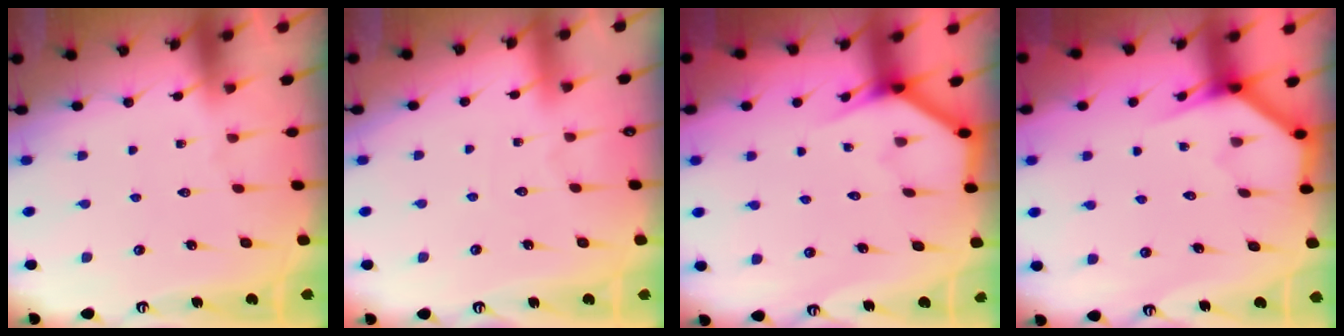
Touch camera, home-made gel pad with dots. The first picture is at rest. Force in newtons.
{"total": 2.6, "press": 2.6, "slide": 0.3}
{"total": 3.8, "press": 3.8, "slide": 0.3}
{"total": 4.0, "press": 3.9, "slide": 0.2}